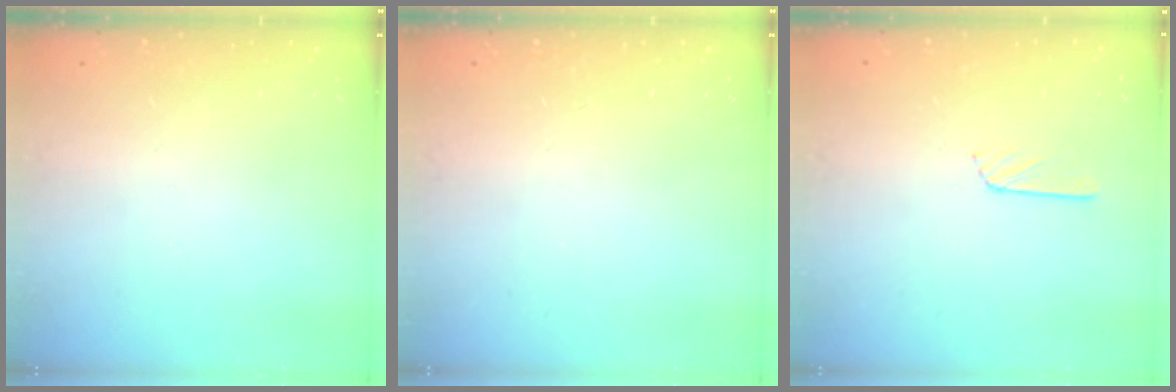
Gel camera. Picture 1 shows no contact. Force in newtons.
{"total": 0.0}
{"total": 4.8, "press": 4.7, "slide": 0.5}